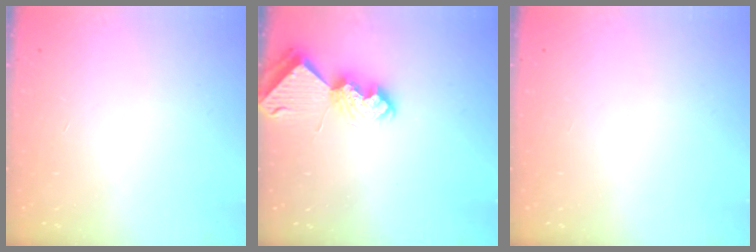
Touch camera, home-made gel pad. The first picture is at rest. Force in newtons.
{"total": 8.0, "press": 8.0, "slide": 0.3}
{"total": 0.0}